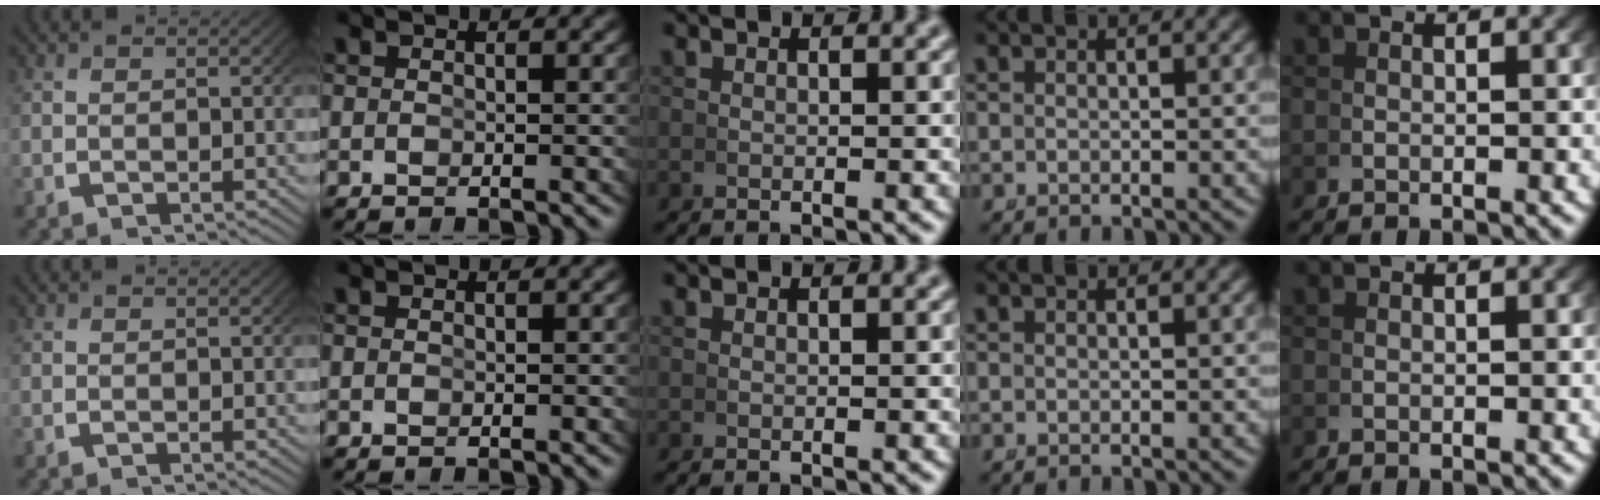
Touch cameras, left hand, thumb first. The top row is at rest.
{}